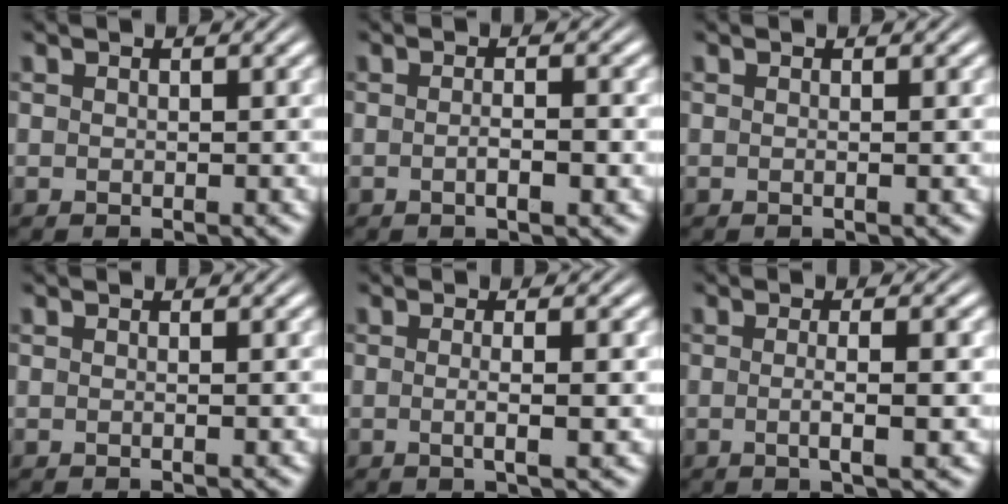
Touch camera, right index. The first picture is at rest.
{"total": 1.6, "force": [-0.8, 0.2, 1.4], "torque": [-0.013, 0.002, -0.017]}
{"total": 0.0}
{"total": 0.0}
{"total": 1.9, "force": [-0.5, -0.3, 1.8], "torque": [-0.028, -0.005, -0.006]}
{"total": 2.3, "force": [-0.6, -0.3, 2.2], "torque": [-0.034, -0.005, -0.007]}